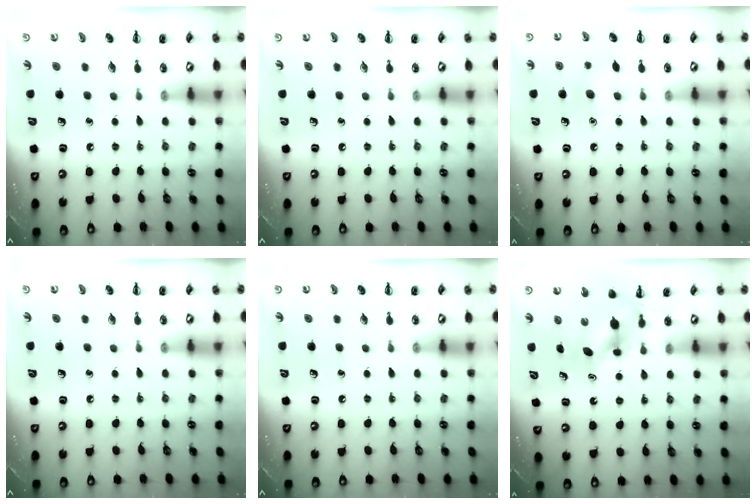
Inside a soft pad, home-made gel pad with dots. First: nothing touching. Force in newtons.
{"total": 0.0}
{"total": 5.9, "press": 5.8, "slide": 1.4}
{"total": 0.0}
{"total": 0.0}
{"total": 4.9, "press": 4.9, "slide": 0.5}